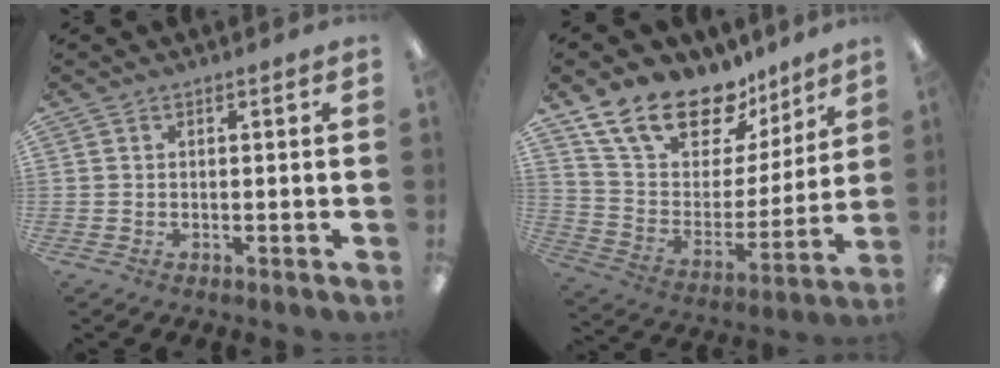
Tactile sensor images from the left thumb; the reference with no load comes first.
{"total": 19.7, "force": [15.4, 9.5, 7.9], "torque": [-0.149, -0.105, 0.280]}